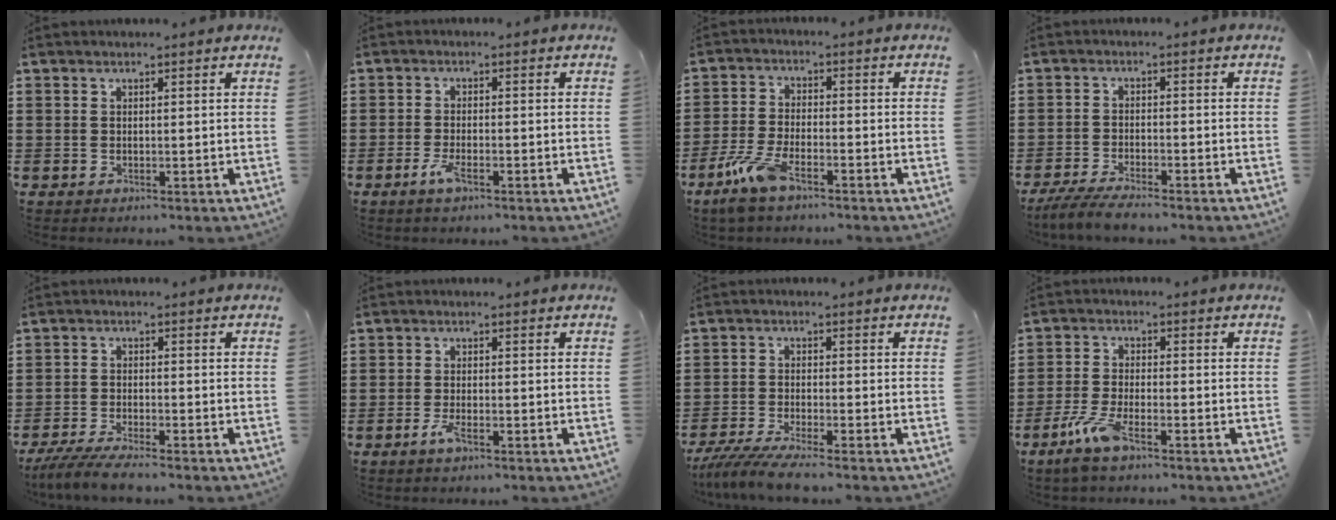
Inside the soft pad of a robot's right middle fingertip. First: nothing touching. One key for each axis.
{"total": 3.1, "fx": -1.5, "fy": 0.8, "fz": 2.5, "tx": -0.056, "ty": -0.003, "tz": -0.031}
{"total": 7.0, "fx": -4.5, "fy": 2.2, "fz": 5.0, "tx": -0.127, "ty": -0.012, "tz": -0.089}
{"total": 4.1, "fx": -3.8, "fy": 0.1, "fz": 1.6, "tx": -0.042, "ty": -0.013, "tz": -0.076}
{"total": 4.6, "fx": -4.1, "fy": 0.0, "fz": 1.9, "tx": -0.054, "ty": -0.018, "tz": -0.084}
{"total": 2.6, "fx": -1.3, "fy": 0.6, "fz": 2.1, "tx": -0.051, "ty": -0.005, "tz": -0.028}
{"total": 4.9, "fx": -4.5, "fy": -0.4, "fz": 2.1, "tx": -0.057, "ty": -0.025, "tz": -0.089}
{"total": 5.6, "fx": -3.4, "fy": 1.4, "fz": 4.2, "tx": -0.109, "ty": -0.013, "tz": -0.070}